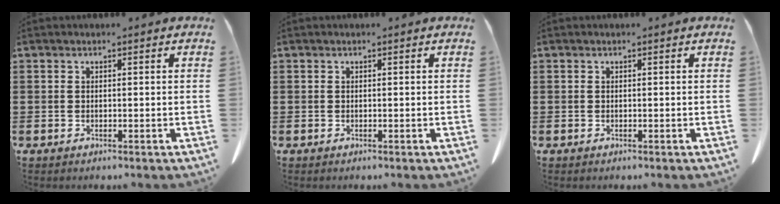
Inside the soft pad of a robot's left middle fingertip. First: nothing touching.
{"total": 0.0}
{"total": 0.0}